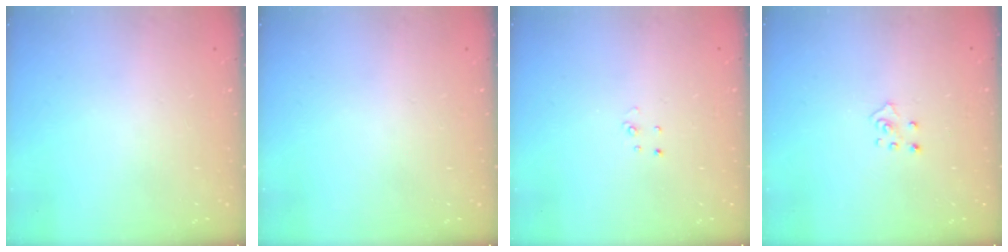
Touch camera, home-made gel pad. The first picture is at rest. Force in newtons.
{"total": 0.0}
{"total": 2.7, "press": 2.7, "slide": 0.3}
{"total": 2.7, "press": 2.7, "slide": 0.2}